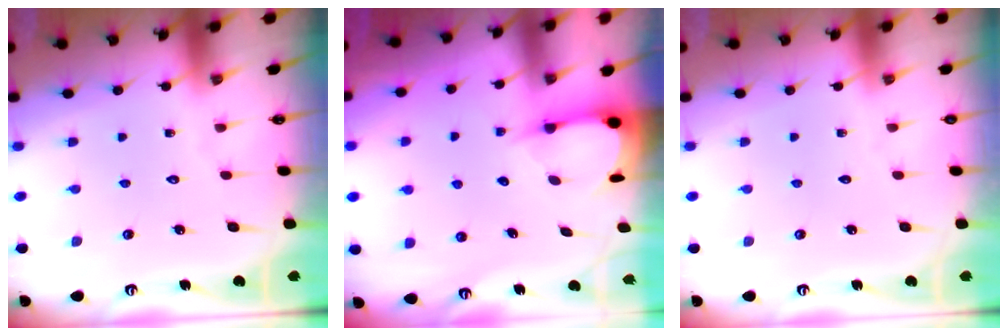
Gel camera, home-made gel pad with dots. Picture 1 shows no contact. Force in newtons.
{"total": 3.6, "press": 3.6, "slide": 0.4}
{"total": 0.0}